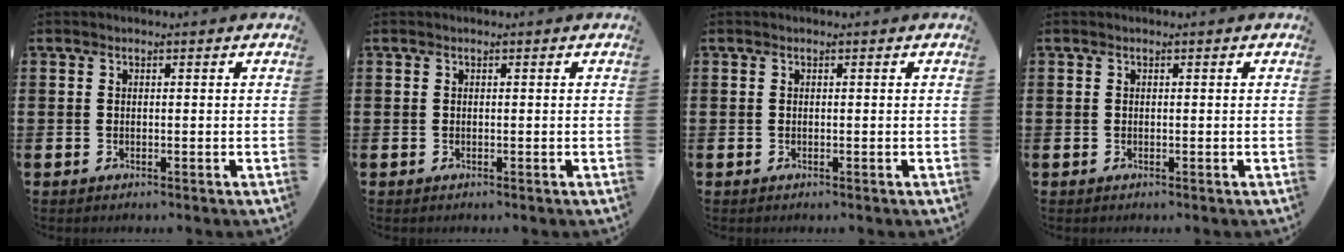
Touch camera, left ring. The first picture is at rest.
{"total": 0.0}
{"total": 0.0}
{"total": 0.0}